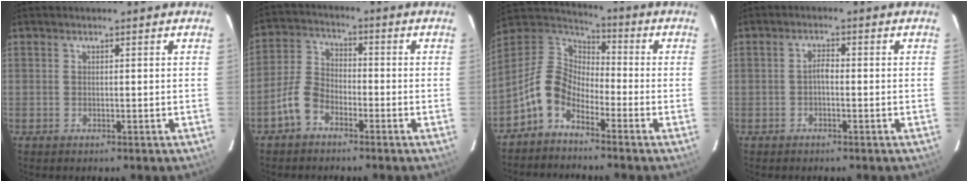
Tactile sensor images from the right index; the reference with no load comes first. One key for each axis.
{"total": 6.5, "fx": -4.0, "fy": 3.9, "fz": 3.3, "tx": -0.078, "ty": 0.018, "tz": -0.086}
{"total": 9.3, "fx": -5.5, "fy": 5.5, "fz": 5.2, "tx": -0.110, "ty": 0.025, "tz": -0.126}
{"total": 1.6, "fx": -0.7, "fy": 0.6, "fz": 1.2, "tx": -0.024, "ty": 0.008, "tz": -0.014}